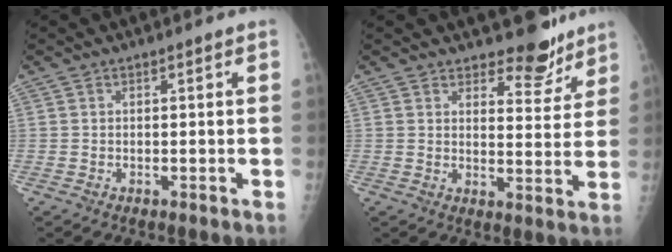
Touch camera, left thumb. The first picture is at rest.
{"total": 7.4, "force": [6.3, 3.2, 2.3], "torque": [0.000, -0.051, 0.086]}